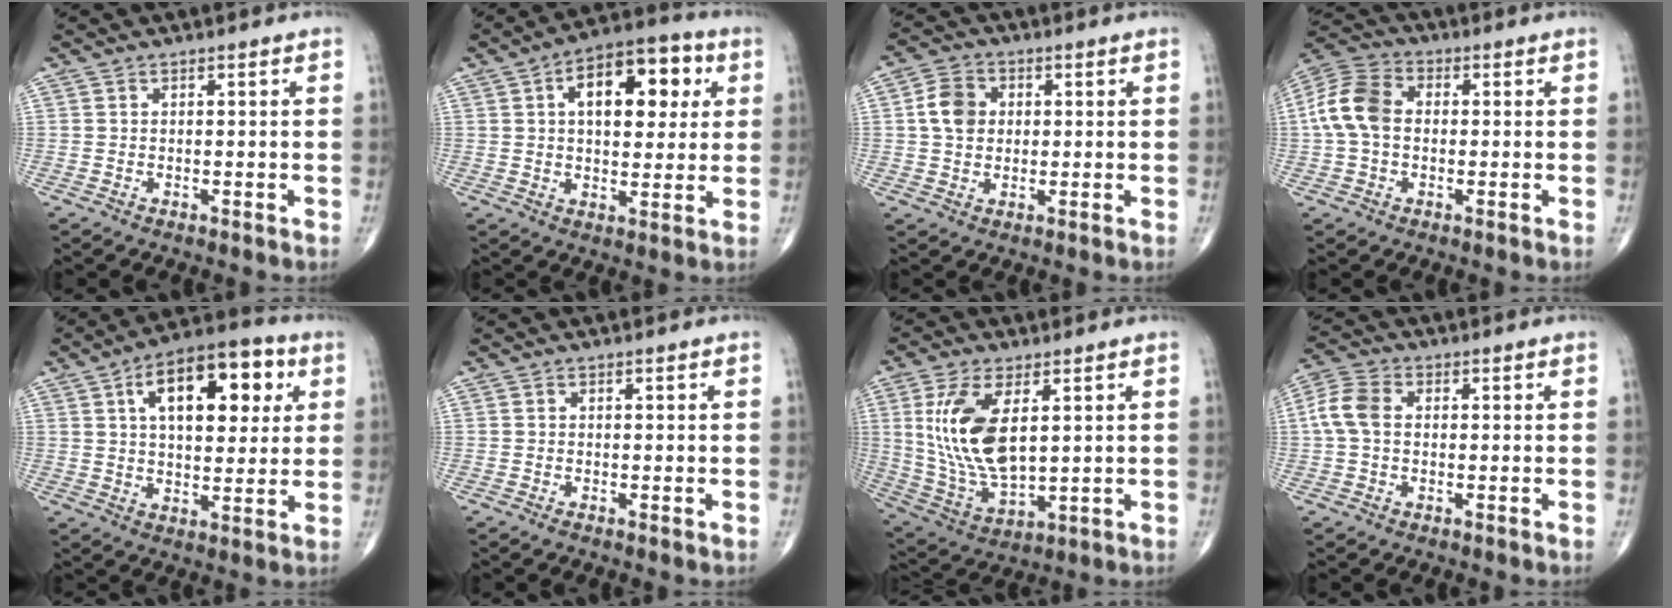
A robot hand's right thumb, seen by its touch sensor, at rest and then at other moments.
{"total": 15.2, "force": [4.3, 8.2, 12.1], "torque": [-0.143, 0.011, 0.060]}
{"total": 6.4, "force": [0.9, 5.1, 3.8], "torque": [-0.059, 0.005, 0.012]}
{"total": 10.1, "force": [0.2, 7.0, 7.2], "torque": [-0.150, 0.029, -0.007]}
{"total": 17.5, "force": [5.8, 8.9, 13.9], "torque": [-0.174, 0.005, 0.083]}
{"total": 0.5, "force": [-0.2, 0.1, 0.5], "torque": [-0.010, -0.003, -0.005]}
{"total": 15.4, "force": [3.6, 7.4, 13.0], "torque": [-0.264, -0.020, 0.084]}
{"total": 6.3, "force": [0.4, 4.3, 4.6], "torque": [-0.105, 0.020, 0.002]}